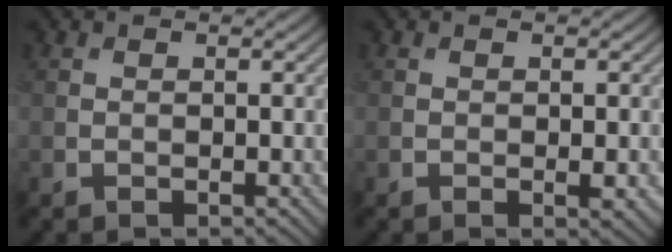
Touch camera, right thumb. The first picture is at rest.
{"total": 1.1, "force": [-0.3, 0.4, 1.1], "torque": [-0.018, -0.006, -0.003]}